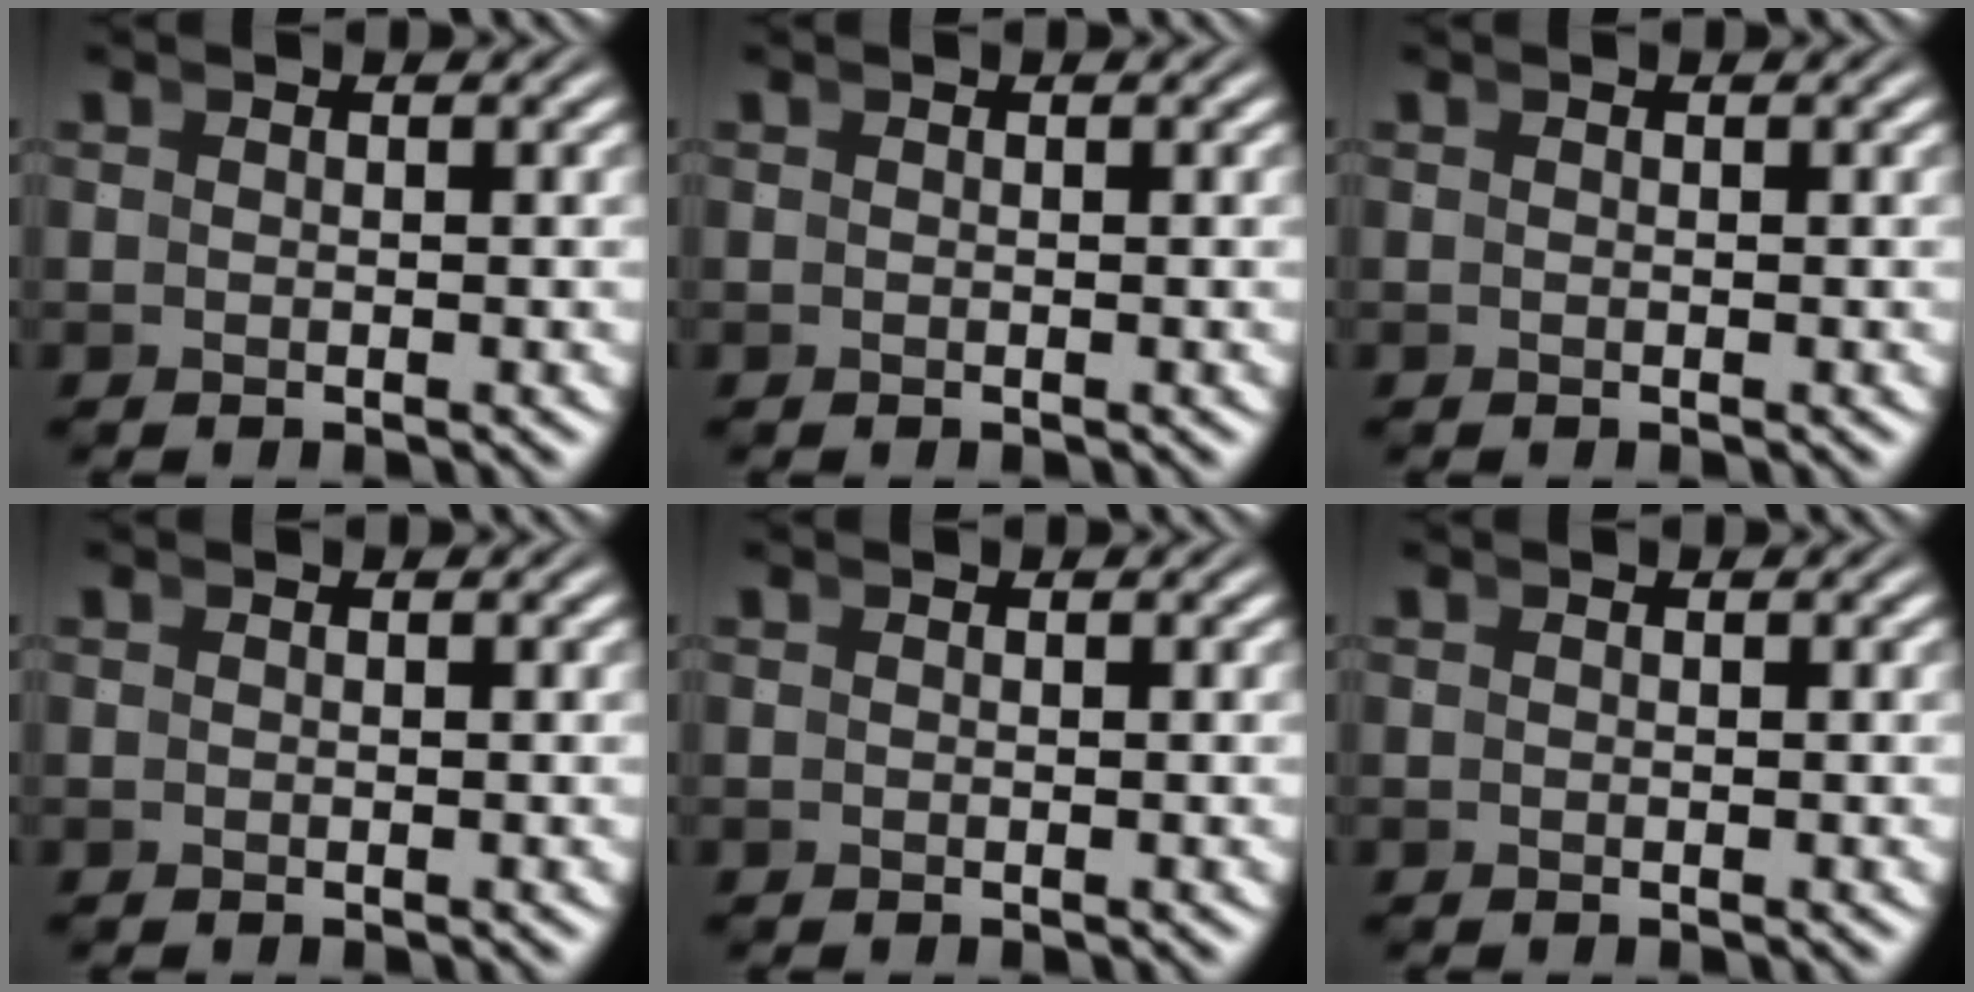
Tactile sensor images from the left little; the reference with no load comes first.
{"total": 0.0}
{"total": 0.0}
{"total": 0.0}
{"total": 0.0}
{"total": 0.0}